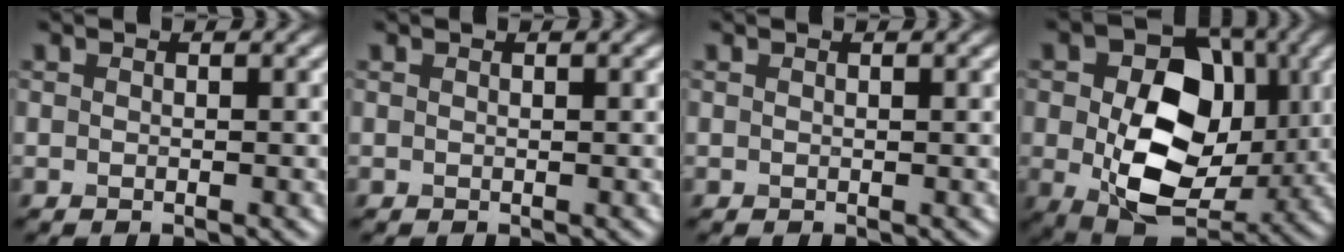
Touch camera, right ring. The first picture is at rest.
{"total": 0.0}
{"total": 0.0}
{"total": 12.2, "force": [0.0, 8.5, 8.8], "torque": [-0.150, -0.017, 0.007]}